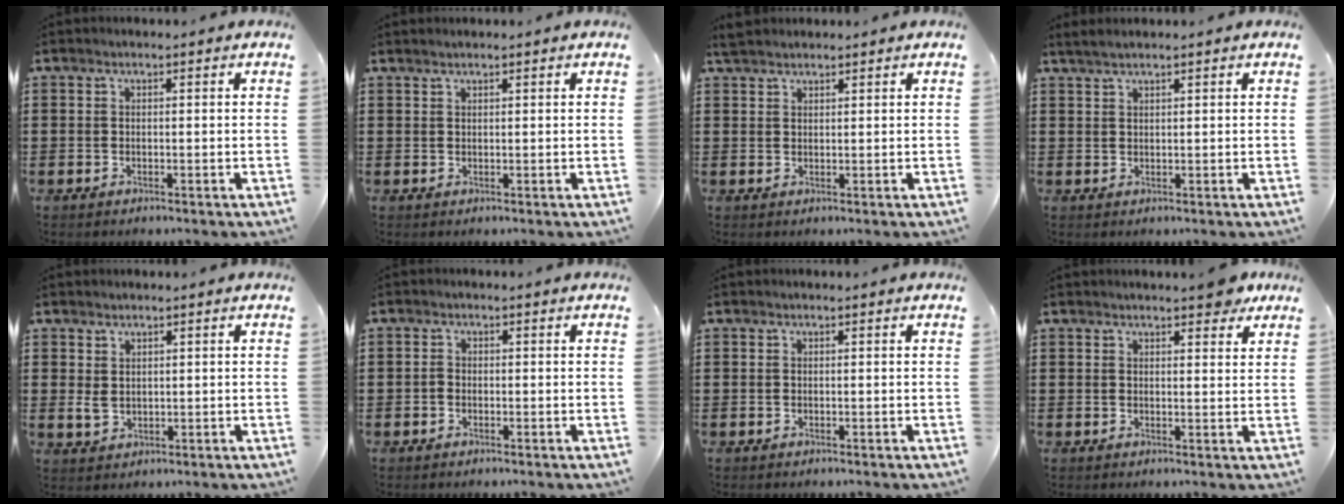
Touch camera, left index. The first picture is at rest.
{"total": 0.6, "force": [0.5, 0.1, 0.2], "torque": [-0.005, -0.001, 0.010]}
{"total": 1.8, "force": [1.7, 0.5, 0.3], "torque": [-0.011, 0.002, 0.034]}
{"total": 1.4, "force": [1.2, 0.1, 0.8], "torque": [-0.018, 0.002, 0.022]}
{"total": 2.8, "force": [1.0, 2.0, 1.7], "torque": [-0.044, 0.000, 0.017]}
{"total": 1.0, "force": [-0.4, 0.8, 0.5], "torque": [-0.013, 0.000, -0.007]}
{"total": 0.0}
{"total": 3.8, "force": [3.3, 1.0, 1.8], "torque": [-0.018, -0.009, 0.056]}